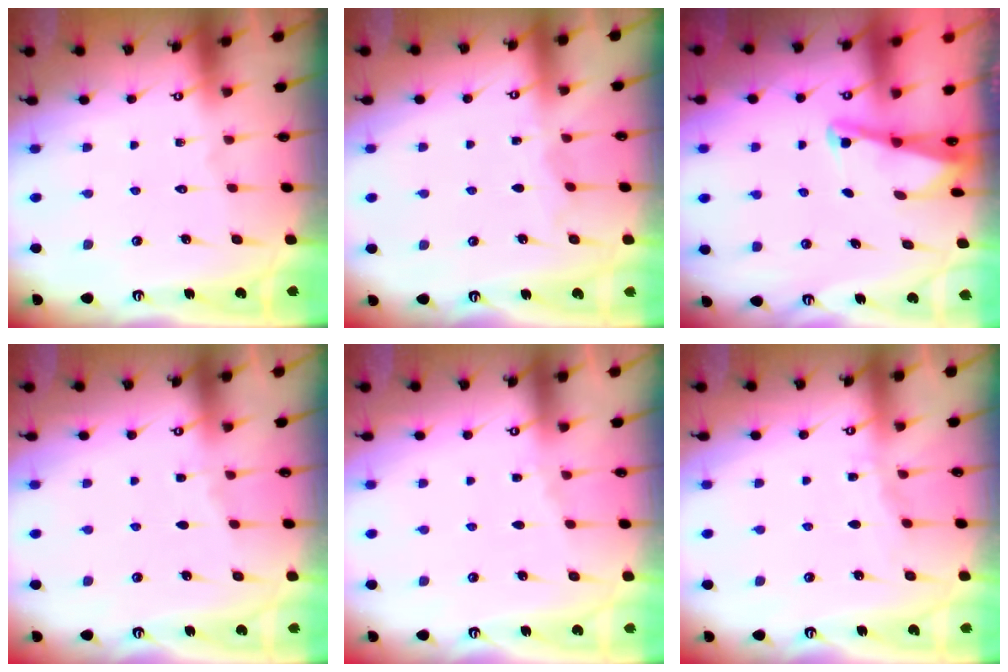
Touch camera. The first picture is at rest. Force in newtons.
{"total": 3.6, "press": 3.6, "slide": 0.5}
{"total": 2.2, "press": 2.2, "slide": 0.3}
{"total": 2.8, "press": 2.8, "slide": 0.4}
{"total": 2.7, "press": 2.6, "slide": 0.5}
{"total": 3.9, "press": 3.9, "slide": 0.5}